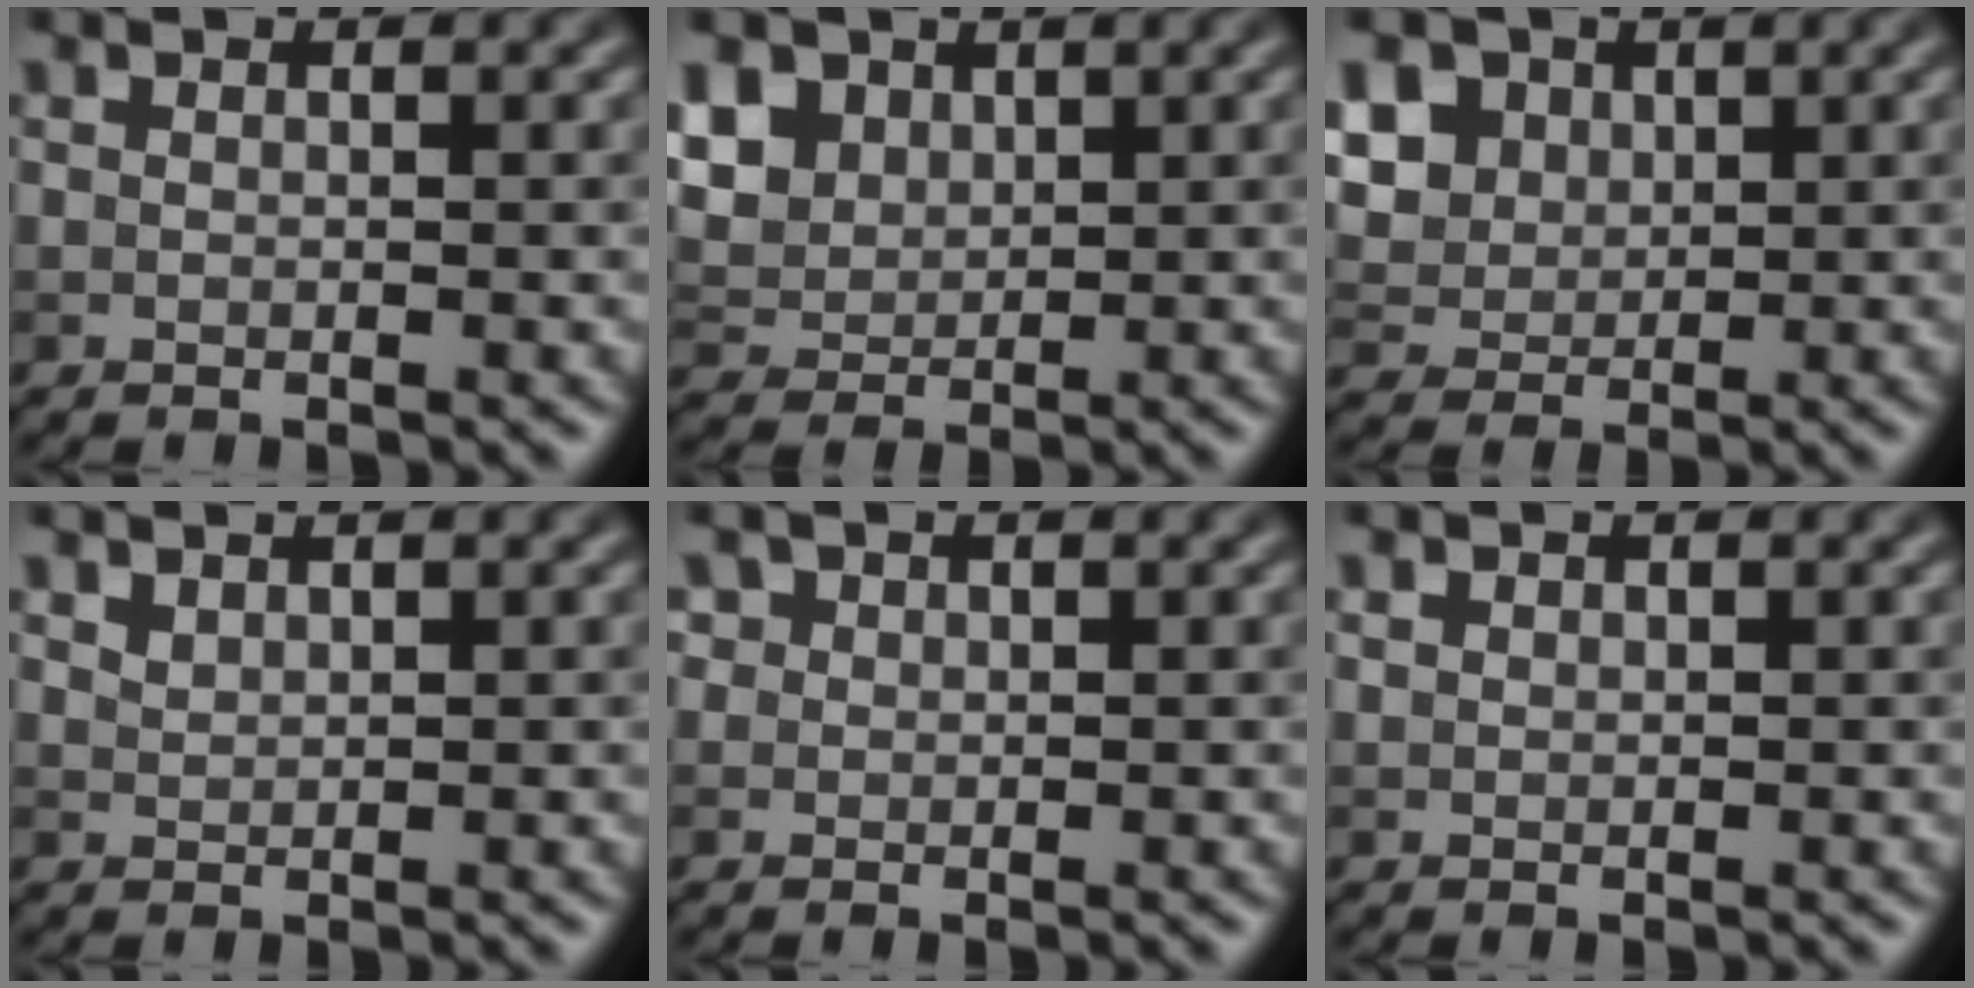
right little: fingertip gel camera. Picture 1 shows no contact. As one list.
[{"total": 6.4, "force": [3.0, 4.8, 3.1], "torque": [-0.103, 0.013, 0.055]}, {"total": 9.6, "force": [4.1, 7.4, 4.5], "torque": [-0.107, 0.024, 0.064]}, {"total": 0.9, "force": [0.8, 0.3, 0.2], "torque": [-0.007, 0.000, 0.020]}, {"total": 1.9, "force": [1.1, 1.5, 0.6], "torque": [-0.014, -0.002, 0.019]}, {"total": 0.7, "force": [0.4, 0.6, 0.1], "torque": [0.000, -0.001, 0.009]}]